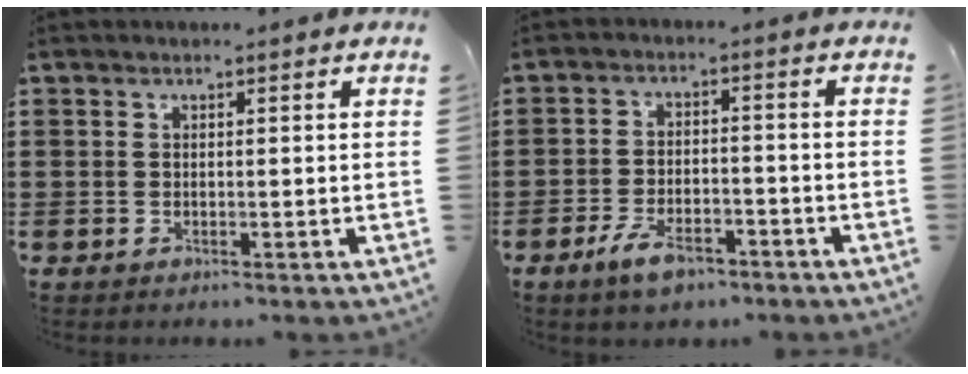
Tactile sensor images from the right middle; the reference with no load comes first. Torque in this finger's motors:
{"motor_torque": [0.33, -0.06, 0.20, 0.08]}